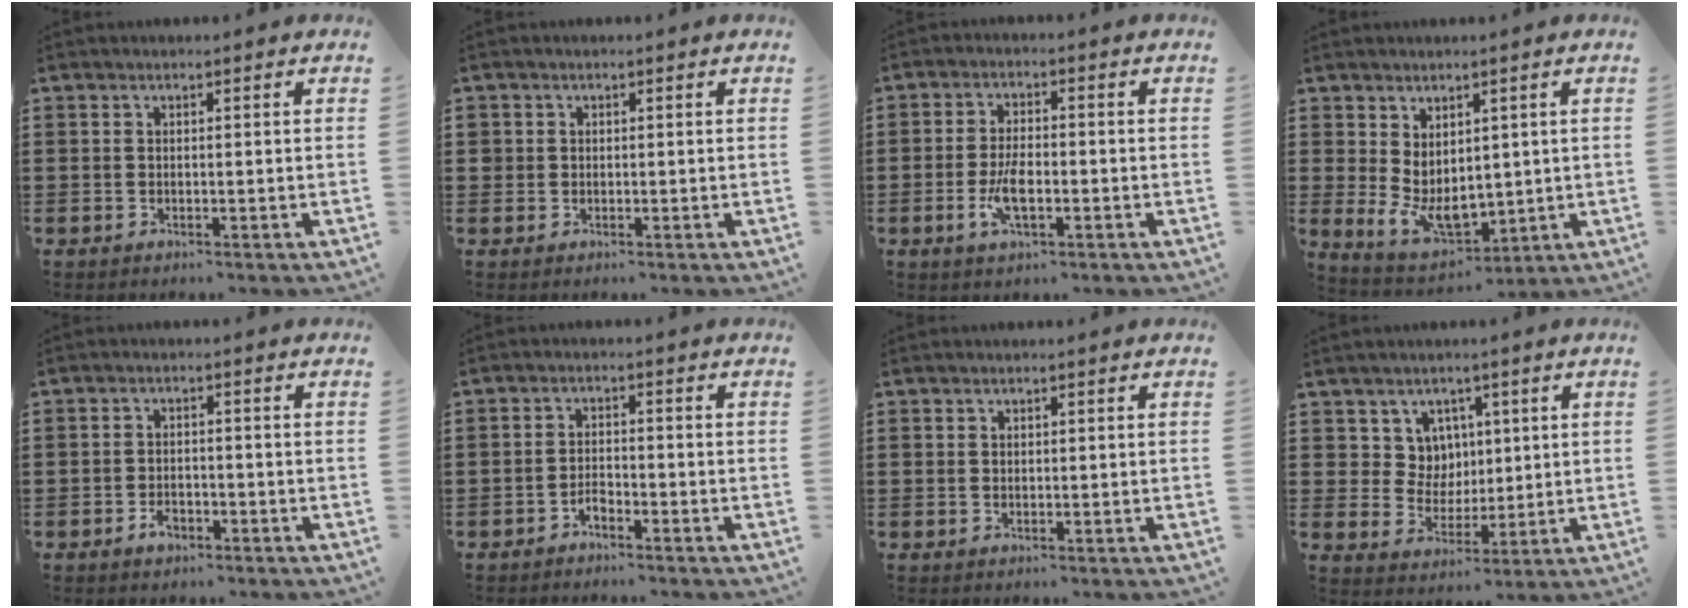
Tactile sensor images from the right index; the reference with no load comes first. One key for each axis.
{"total": 1.3, "fx": 0.4, "fy": 1.2, "fz": 0.1, "tx": -0.005, "ty": 0.006, "tz": 0.007}
{"total": 5.2, "fx": -1.4, "fy": 2.1, "fz": 4.6, "tx": -0.098, "ty": -0.001, "tz": -0.030}
{"total": 6.5, "fx": 1.1, "fy": 4.5, "fz": 4.5, "tx": -0.098, "ty": -0.004, "tz": 0.022}
{"total": 2.1, "fx": -1.3, "fy": 1.2, "fz": 1.1, "tx": -0.022, "ty": 0.000, "tz": -0.027}
{"total": 2.0, "fx": -1.6, "fy": 0.7, "fz": 0.9, "tx": -0.022, "ty": 0.002, "tz": -0.033}
{"total": 0.5, "fx": 0.3, "fy": 0.4, "fz": 0.1, "tx": -0.003, "ty": 0.003, "tz": 0.006}
{"total": 6.2, "fx": 2.7, "fy": 5.5, "fz": 1.3, "tx": -0.055, "ty": 0.011, "tz": 0.052}